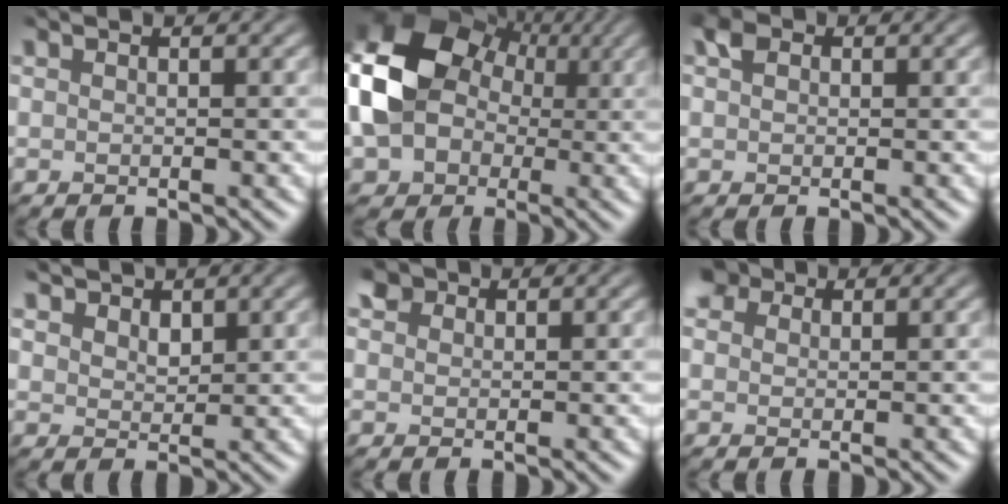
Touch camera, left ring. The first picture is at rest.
{"total": 11.9, "force": [0.5, 9.5, 7.1], "torque": [-0.153, 0.000, -0.011]}
{"total": 1.5, "force": [0.1, 1.2, 0.8], "torque": [-0.016, 0.004, -0.005]}
{"total": 2.1, "force": [1.4, 1.3, 0.8], "torque": [-0.028, -0.011, 0.025]}
{"total": 1.6, "force": [0.9, 1.2, 0.5], "torque": [-0.015, 0.002, 0.015]}
{"total": 4.0, "force": [2.6, 2.5, 1.8], "torque": [-0.051, 0.004, 0.042]}